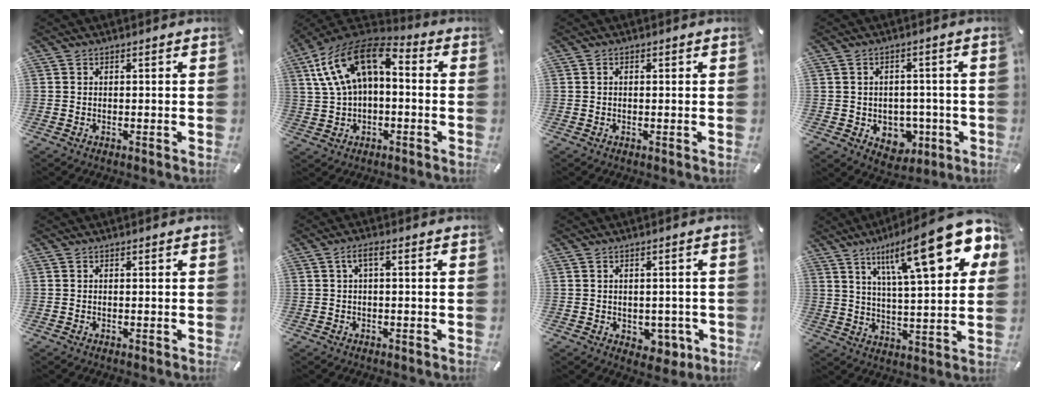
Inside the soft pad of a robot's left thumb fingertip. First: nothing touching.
{"total": 13.8, "force": [4.0, 8.8, 9.9], "torque": [-0.201, -0.008, 0.072]}
{"total": 0.5, "force": [0.1, 0.3, 0.4], "torque": [-0.008, 0.003, 0.000]}
{"total": 6.7, "force": [-1.1, 6.0, 2.9], "torque": [-0.025, 0.005, -0.014]}
{"total": 0.0}
{"total": 2.8, "force": [0.0, 0.7, 2.8], "torque": [-0.053, 0.008, -0.003]}
{"total": 4.0, "force": [-0.7, 3.2, 2.3], "torque": [-0.015, -0.003, -0.014]}
{"total": 23.3, "force": [11.9, 6.7, 18.9], "torque": [-0.290, -0.053, 0.179]}